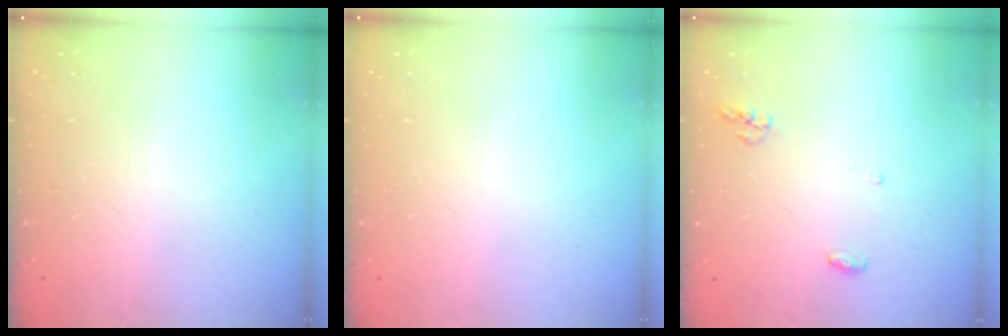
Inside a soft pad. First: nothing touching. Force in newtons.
{"total": 0.0}
{"total": 4.2, "press": 4.1, "slide": 0.9}